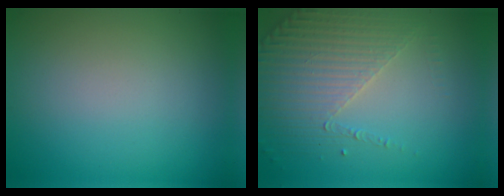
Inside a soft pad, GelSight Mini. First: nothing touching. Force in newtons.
{"total": 4.3, "press": 3.2, "slide": 2.9}